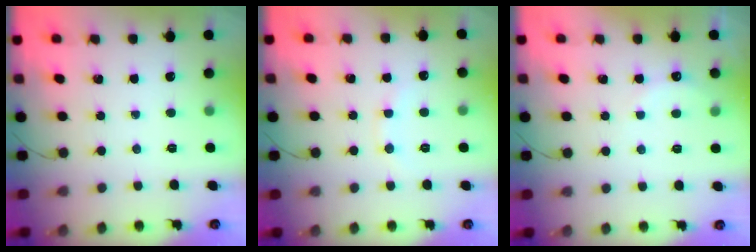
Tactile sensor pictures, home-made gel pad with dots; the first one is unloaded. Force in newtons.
{"total": 4.9, "press": 4.8, "slide": 1.0}
{"total": 5.1, "press": 4.9, "slide": 1.1}